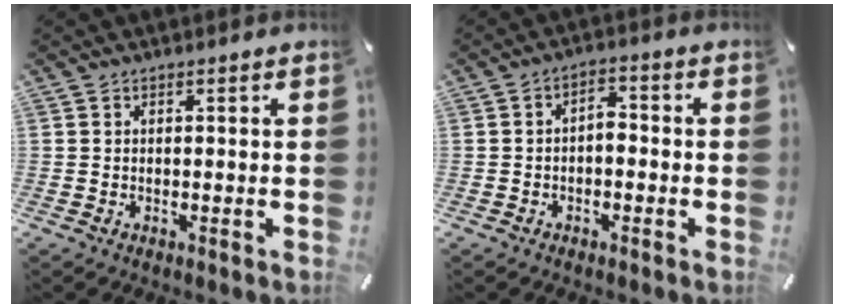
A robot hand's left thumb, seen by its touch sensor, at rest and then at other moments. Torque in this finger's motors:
{"motor_torque": [-0.06, -0.05, 0.19, 0.25, -0.08]}